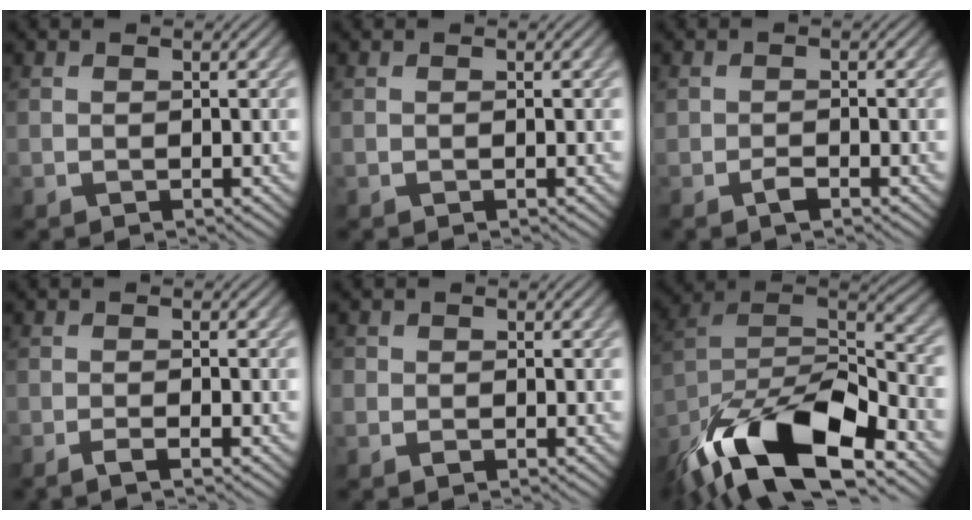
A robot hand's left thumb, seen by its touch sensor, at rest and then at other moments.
{"total": 0.0}
{"total": 0.8, "force": [-0.6, 0.4, 0.4], "torque": [-0.005, 0.003, -0.012]}
{"total": 1.9, "force": [-1.4, 0.1, 1.4], "torque": [-0.024, 0.004, -0.032]}
{"total": 1.2, "force": [-0.5, 1.0, 0.3], "torque": [-0.002, -0.003, -0.014]}
{"total": 18.6, "force": [-11.9, 7.5, 12.2], "torque": [-0.256, -0.026, -0.204]}